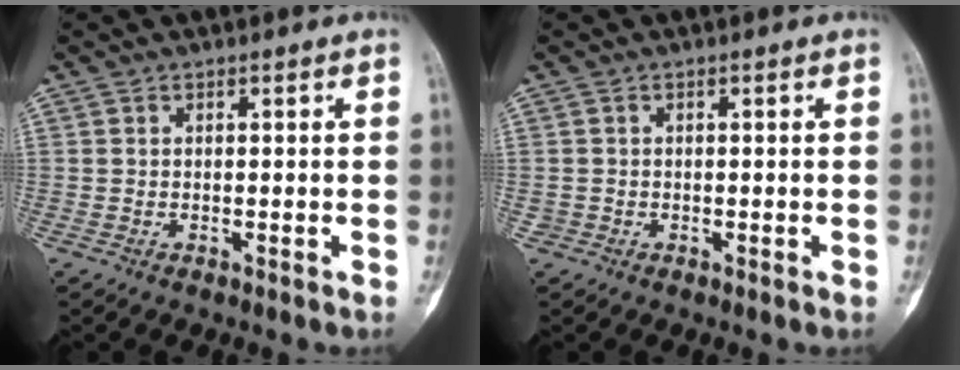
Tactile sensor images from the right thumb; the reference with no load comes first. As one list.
[{"total": 0.7, "force": [-0.3, 0.6, 0.0], "torque": [0.008, 0.005, -0.006]}]